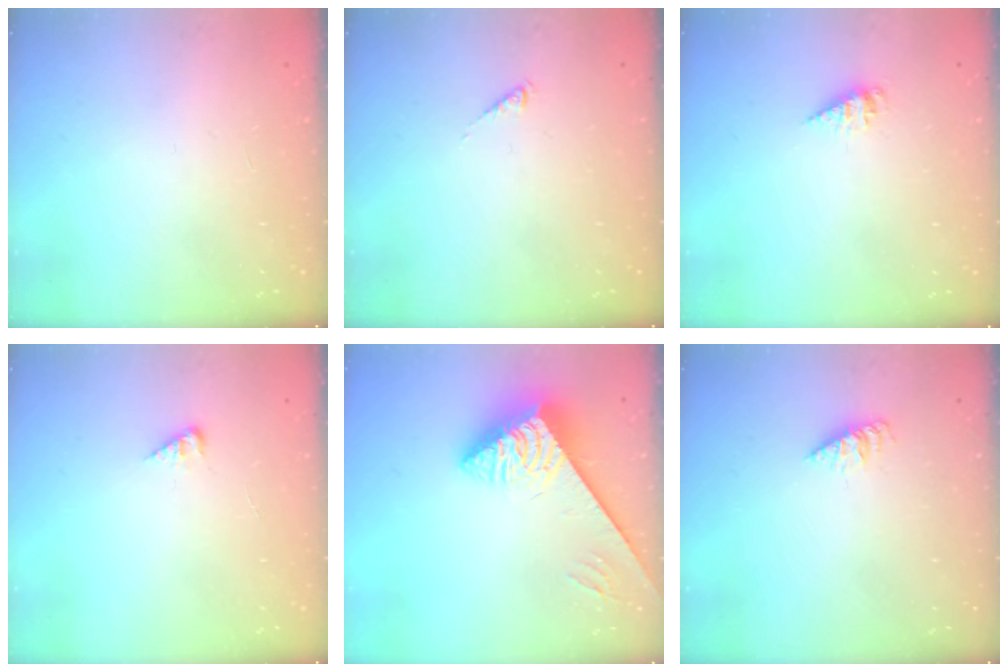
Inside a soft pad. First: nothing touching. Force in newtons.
{"total": 0.0}
{"total": 2.1, "press": 2.1, "slide": 0.2}
{"total": 2.7, "press": 2.7, "slide": 0.3}
{"total": 4.2, "press": 4.2, "slide": 0.6}
{"total": 2.3, "press": 2.3, "slide": 0.3}